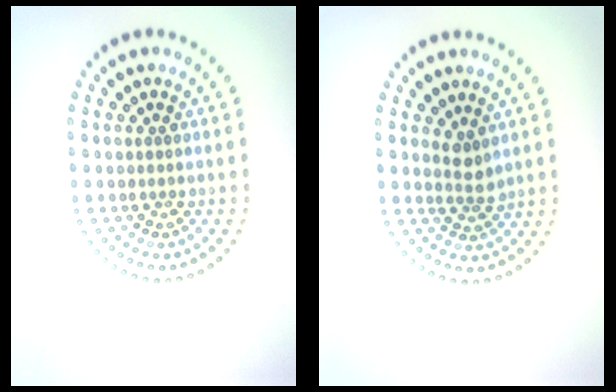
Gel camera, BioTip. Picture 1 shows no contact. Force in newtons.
{"total": 1.8, "press": 1.3, "slide": 1.2}